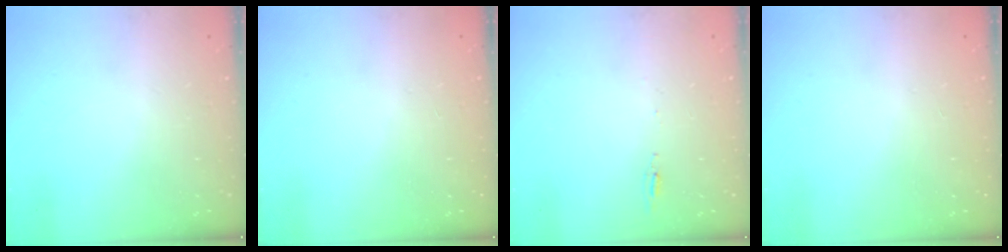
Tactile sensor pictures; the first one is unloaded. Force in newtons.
{"total": 0.0}
{"total": 5.0, "press": 4.7, "slide": 1.7}
{"total": 0.0}